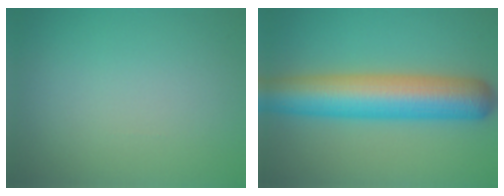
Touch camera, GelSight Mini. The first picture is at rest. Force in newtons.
{"total": 10.1, "press": 10.1, "slide": 0.3}